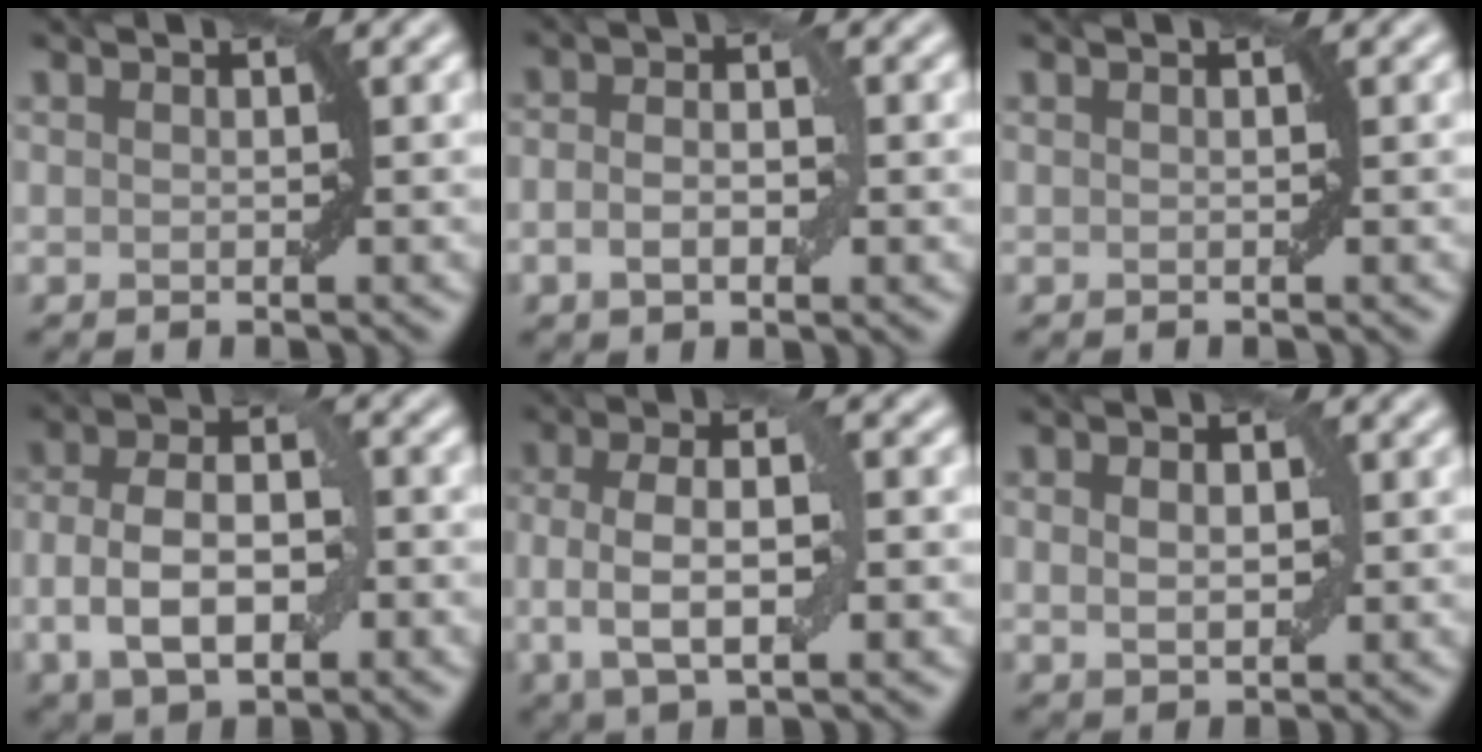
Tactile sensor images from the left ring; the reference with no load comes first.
{"total": 3.1, "force": [-0.7, 1.6, 2.5], "torque": [-0.047, 0.003, -0.013]}
{"total": 0.0}
{"total": 7.6, "force": [-1.8, 4.2, 6.1], "torque": [-0.113, 0.005, -0.038]}
{"total": 6.2, "force": [-0.4, 2.6, 5.6], "torque": [-0.108, 0.002, -0.010]}
{"total": 2.8, "force": [0.3, 1.8, 2.0], "torque": [-0.030, 0.005, 0.006]}